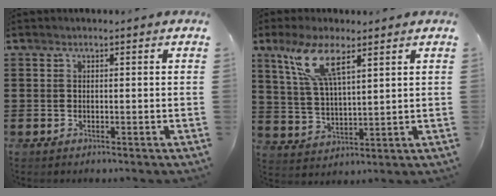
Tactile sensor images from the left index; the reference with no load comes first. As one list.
[{"total": 9.2, "force": [5.5, 2.6, 6.9], "torque": [-0.148, 0.003, 0.098]}]